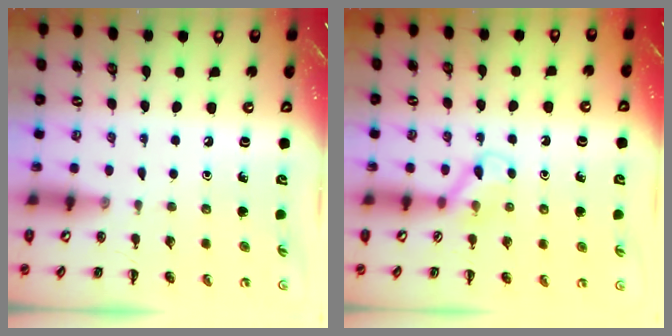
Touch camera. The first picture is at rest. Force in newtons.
{"total": 3.8, "press": 3.6, "slide": 1.4}